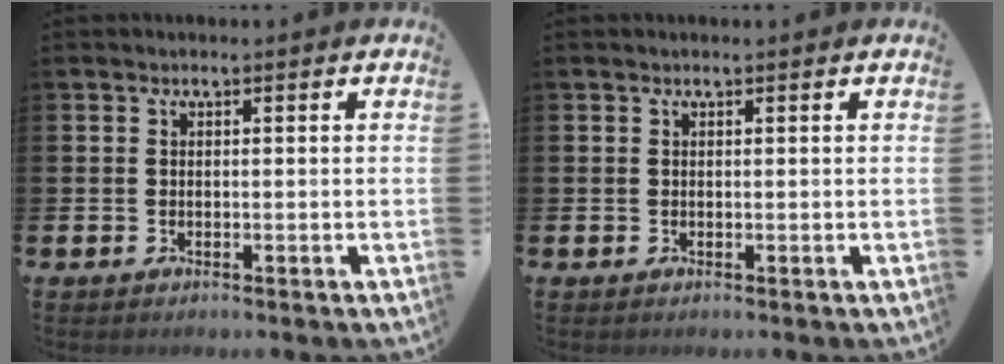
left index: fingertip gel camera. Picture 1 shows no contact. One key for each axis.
{"total": 0.0}